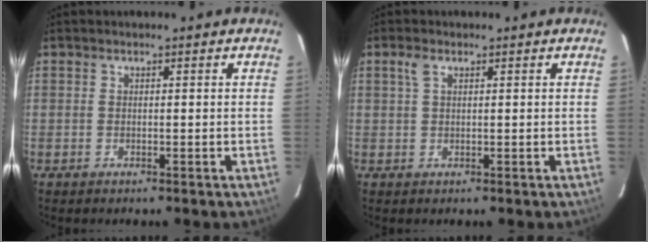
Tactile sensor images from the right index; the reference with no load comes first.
{"total": 1.8, "force": [0.9, 0.9, 1.3], "torque": [-0.030, 0.006, 0.018]}